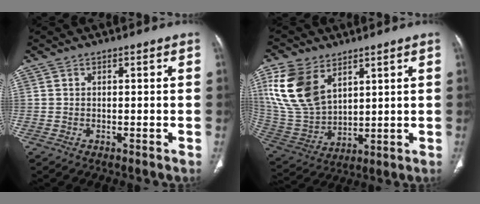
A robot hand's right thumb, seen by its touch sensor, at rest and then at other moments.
{"total": 15.8, "force": [7.4, 9.9, 9.8], "torque": [-0.195, -0.025, 0.164]}